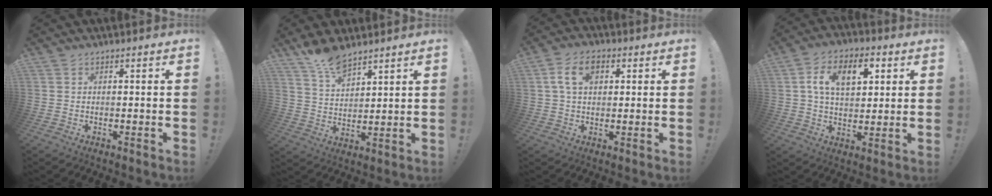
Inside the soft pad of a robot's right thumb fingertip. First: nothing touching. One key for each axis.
{"total": 8.4, "fx": 7.2, "fy": 2.6, "fz": 3.4, "tx": -0.075, "ty": -0.043, "tz": 0.136}
{"total": 8.3, "fx": 2.5, "fy": 5.1, "fz": 6.0, "tx": -0.111, "ty": 0.010, "tz": 0.047}
{"total": 12.4, "fx": 3.9, "fy": 7.7, "fz": 8.8, "tx": -0.132, "ty": 0.007, "tz": 0.068}